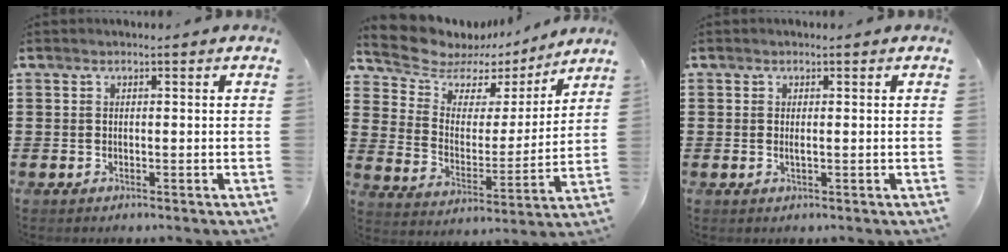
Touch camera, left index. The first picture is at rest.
{"total": 7.1, "force": [6.0, 3.6, 1.1], "torque": [-0.058, -0.039, 0.106]}
{"total": 0.8, "force": [0.0, 0.1, 0.8], "torque": [-0.016, -0.003, 0.001]}